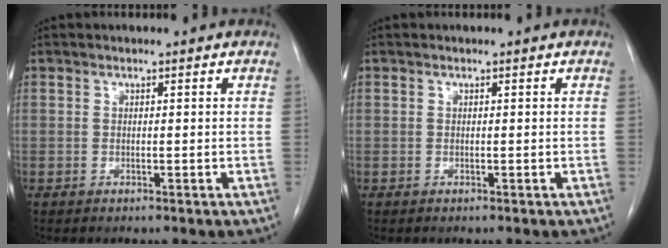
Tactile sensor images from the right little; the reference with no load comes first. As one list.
[{"total": 0.0}]